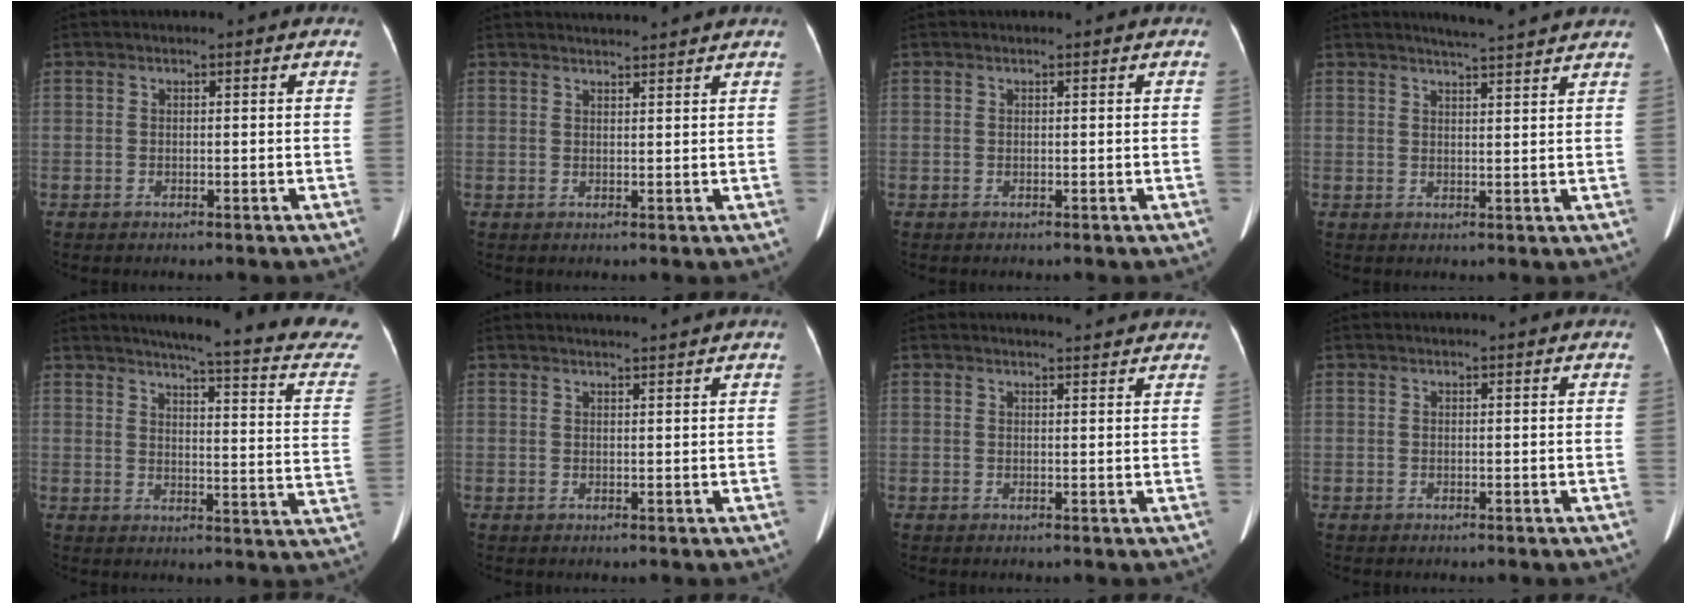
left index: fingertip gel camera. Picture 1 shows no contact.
{"total": 4.8, "force": [4.7, -0.4, 1.0], "torque": [-0.017, 0.021, 0.060]}
{"total": 0.0}
{"total": 7.3, "force": [6.7, -0.3, 2.8], "torque": [-0.050, 0.012, 0.082]}
{"total": 21.7, "force": [19.1, 0.6, 10.2], "torque": [-0.128, -0.071, 0.208]}
{"total": 3.7, "force": [3.5, -0.8, 1.0], "torque": [-0.013, 0.011, 0.044]}
{"total": 4.2, "force": [4.1, 0.2, 1.1], "torque": [-0.020, 0.009, 0.044]}
{"total": 0.9, "force": [0.8, -0.1, 0.3], "torque": [-0.008, 0.002, 0.011]}